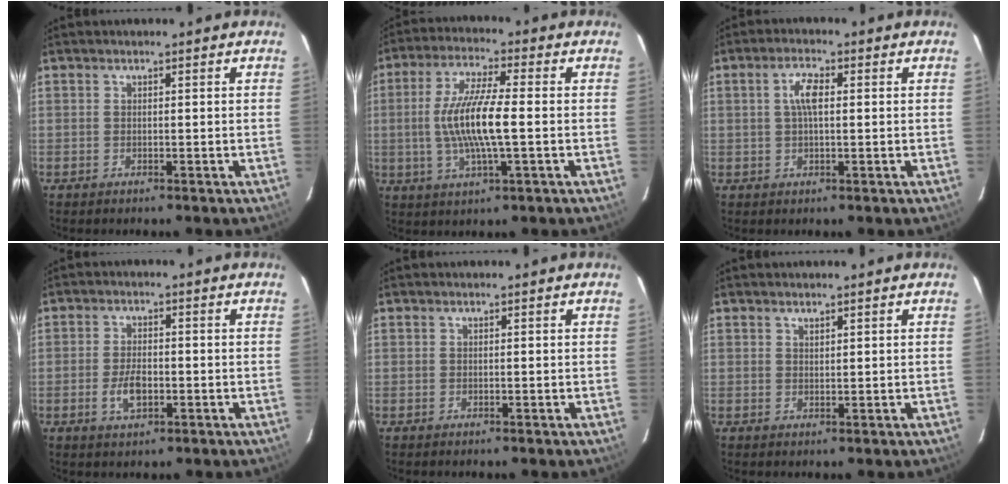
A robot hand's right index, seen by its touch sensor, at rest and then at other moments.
{"total": 11.8, "force": [-0.9, 1.8, 11.6], "torque": [-0.228, -0.002, -0.018]}
{"total": 4.1, "force": [0.7, 1.4, 3.8], "torque": [-0.074, 0.009, 0.013]}
{"total": 4.7, "force": [-1.6, 2.3, 3.8], "torque": [-0.079, 0.000, -0.026]}
{"total": 0.0}
{"total": 1.0, "force": [0.9, 0.3, 0.3], "torque": [-0.005, 0.001, 0.016]}